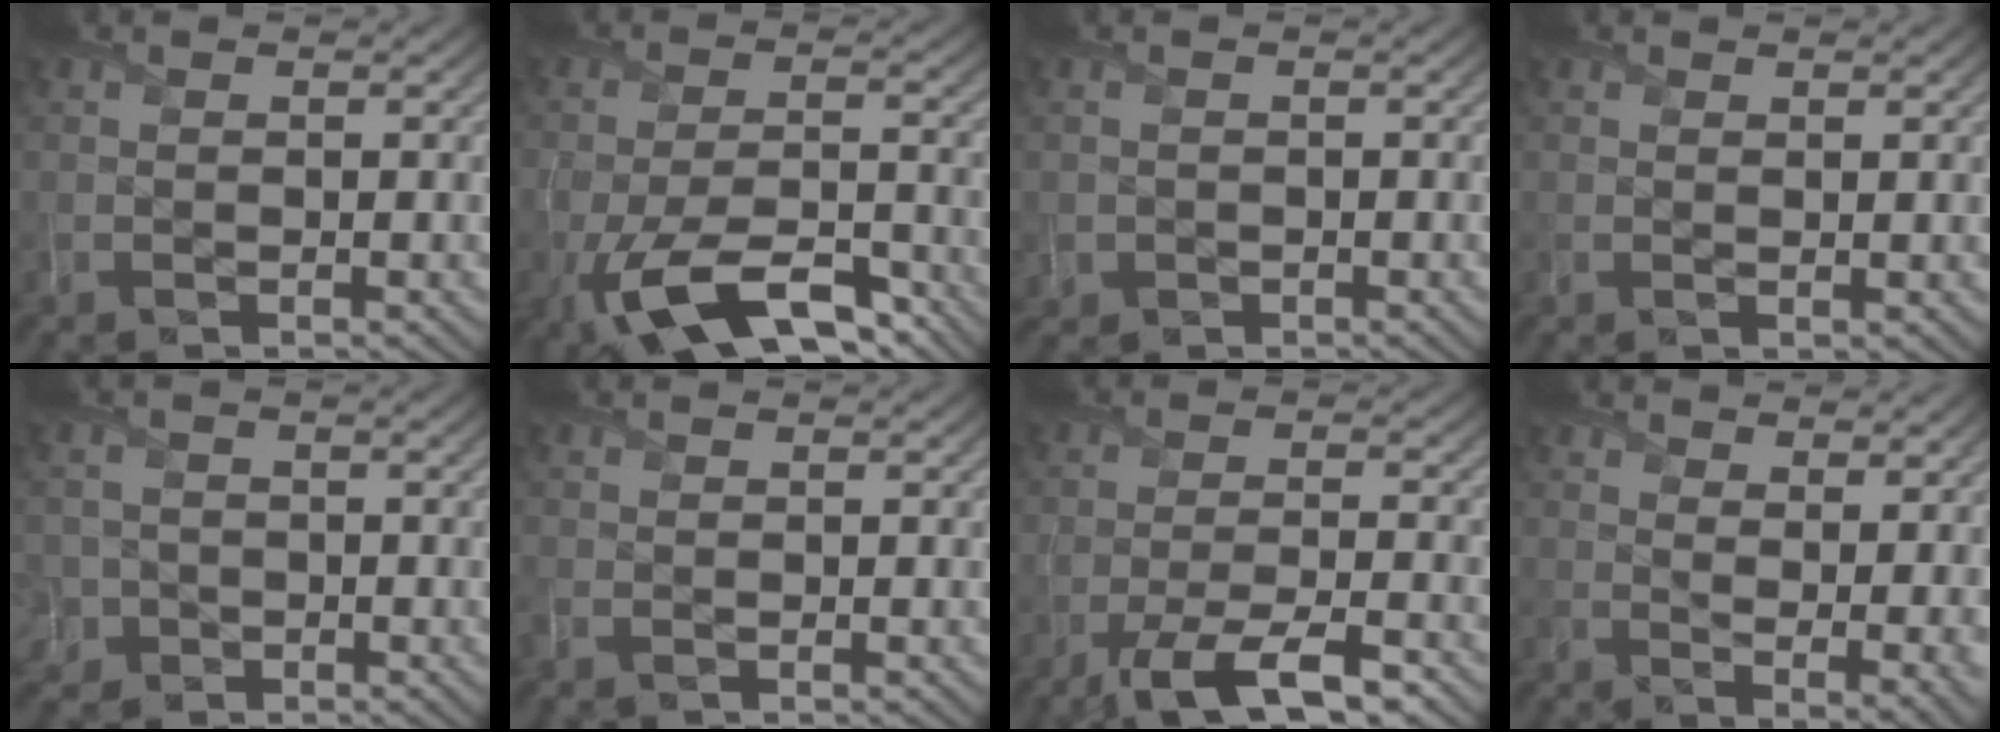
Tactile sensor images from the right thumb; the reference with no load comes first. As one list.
[{"total": 12.3, "force": [-7.5, 4.9, 8.4], "torque": [-0.160, -0.013, -0.136]}, {"total": 1.3, "force": [-0.5, 1.2, 0.0], "torque": [0.004, -0.007, -0.012]}, {"total": 1.1, "force": [0.8, 0.2, 0.7], "torque": [-0.014, -0.005, 0.014]}, {"total": 4.1, "force": [-1.8, 3.5, 1.1], "torque": [-0.031, -0.002, -0.044]}, {"total": 1.2, "force": [-0.8, 0.4, 0.7], "torque": [-0.025, -0.010, -0.022]}, {"total": 8.4, "force": [-5.8, 2.1, 5.7], "torque": [-0.102, -0.001, -0.103]}, {"total": 7.3, "force": [4.2, 2.7, 5.3], "torque": [-0.086, -0.008, 0.079]}]